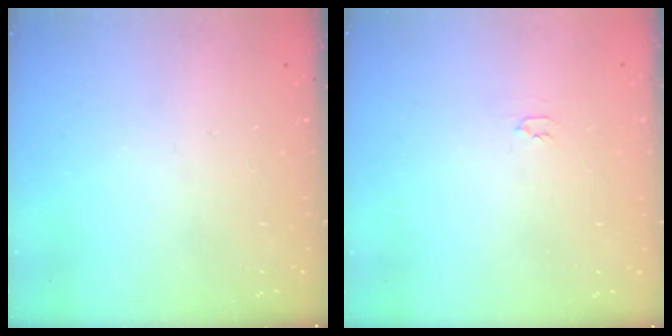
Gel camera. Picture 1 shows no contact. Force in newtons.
{"total": 2.0, "press": 2.0, "slide": 0.3}